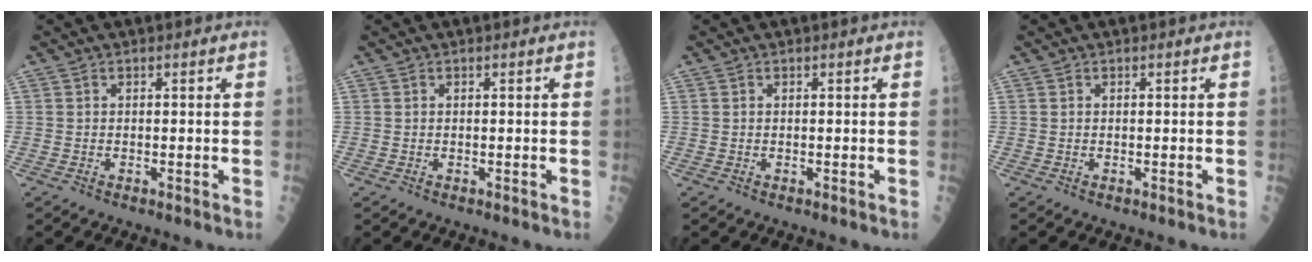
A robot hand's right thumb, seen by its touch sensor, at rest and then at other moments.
{"total": 0.0}
{"total": 0.0}
{"total": 0.0}